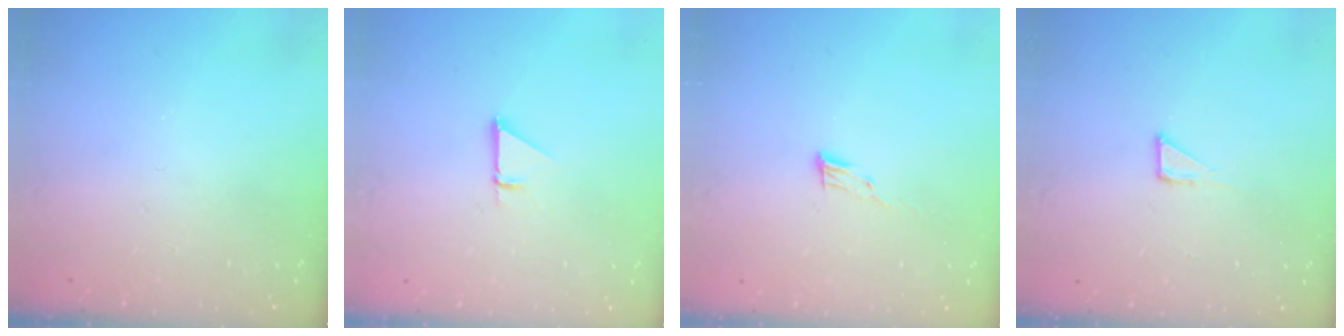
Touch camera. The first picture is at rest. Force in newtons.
{"total": 1.0, "press": 1.0, "slide": 0.1}
{"total": 4.8, "press": 4.7, "slide": 1.0}
{"total": 2.7, "press": 2.7, "slide": 0.2}